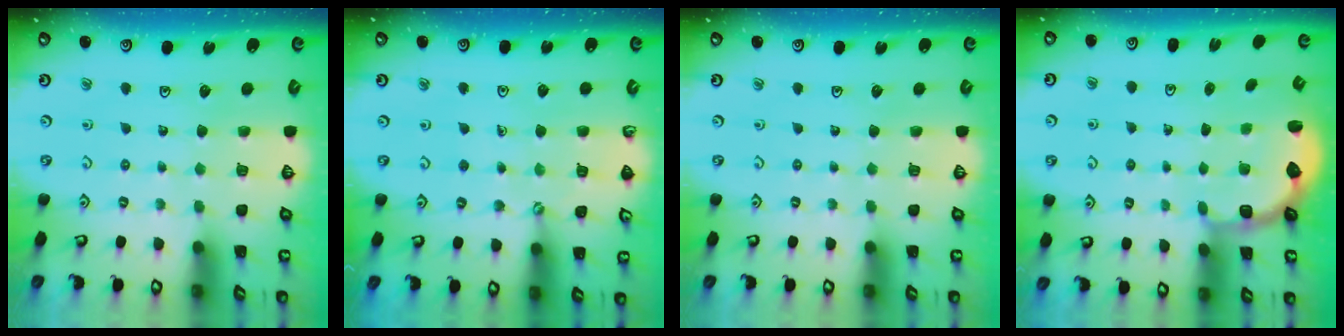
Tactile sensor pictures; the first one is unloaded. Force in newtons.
{"total": 1.4, "press": 1.3, "slide": 0.3}
{"total": 0.0}
{"total": 2.8, "press": 2.1, "slide": 1.9}